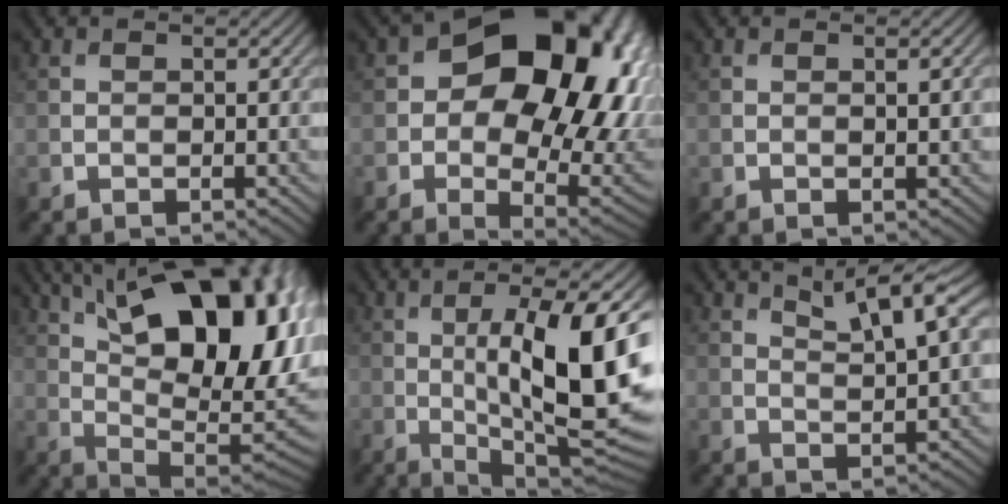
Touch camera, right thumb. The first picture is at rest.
{"total": 19.3, "force": [3.9, 13.1, 13.6], "torque": [-0.191, 0.003, 0.095]}
{"total": 0.0}
{"total": 18.8, "force": [6.1, 9.9, 14.8], "torque": [-0.206, 0.042, 0.094]}
{"total": 15.1, "force": [-0.3, 4.6, 14.4], "torque": [-0.209, 0.005, 0.000]}
{"total": 5.2, "force": [3.3, 0.7, 3.9], "torque": [-0.062, 0.005, 0.070]}